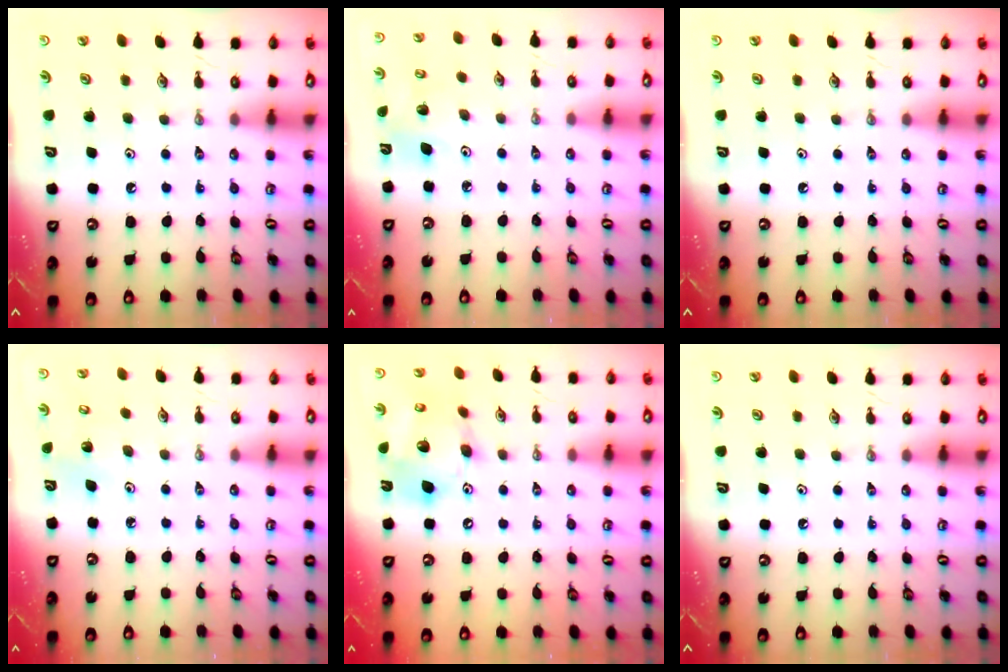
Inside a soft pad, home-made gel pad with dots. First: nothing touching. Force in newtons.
{"total": 5.3, "press": 5.1, "slide": 1.6}
{"total": 0.0}
{"total": 3.4, "press": 3.4, "slide": 0.2}
{"total": 16.0, "press": 15.7, "slide": 3.1}
{"total": 0.0}